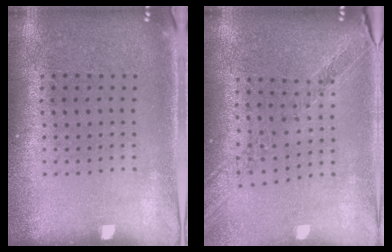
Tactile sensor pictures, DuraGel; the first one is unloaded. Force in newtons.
{"total": 0.9, "press": 0.9, "slide": 0.3}